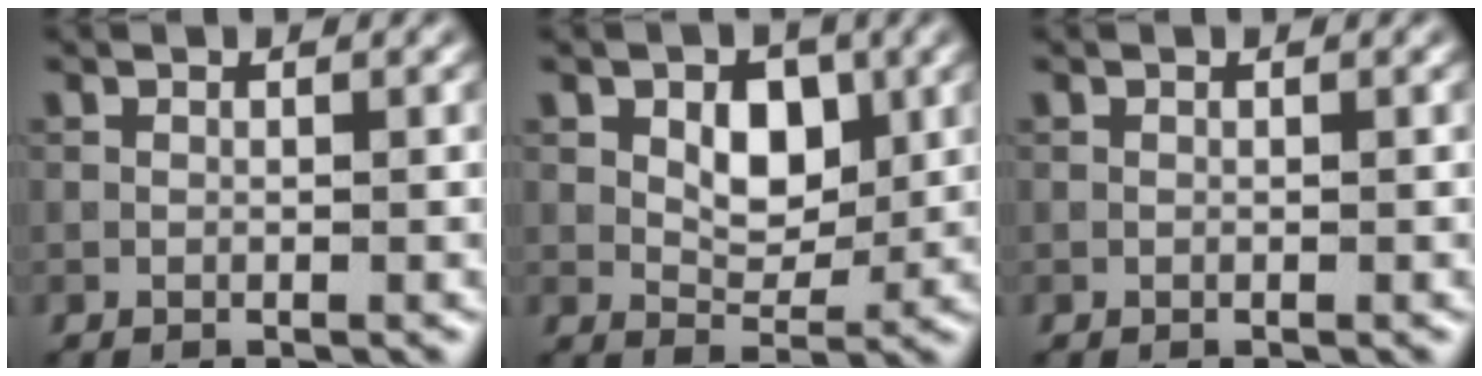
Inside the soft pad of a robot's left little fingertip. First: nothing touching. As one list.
[{"total": 4.5, "force": [1.2, 3.0, 3.1], "torque": [-0.050, -0.001, 0.020]}, {"total": 0.0}]